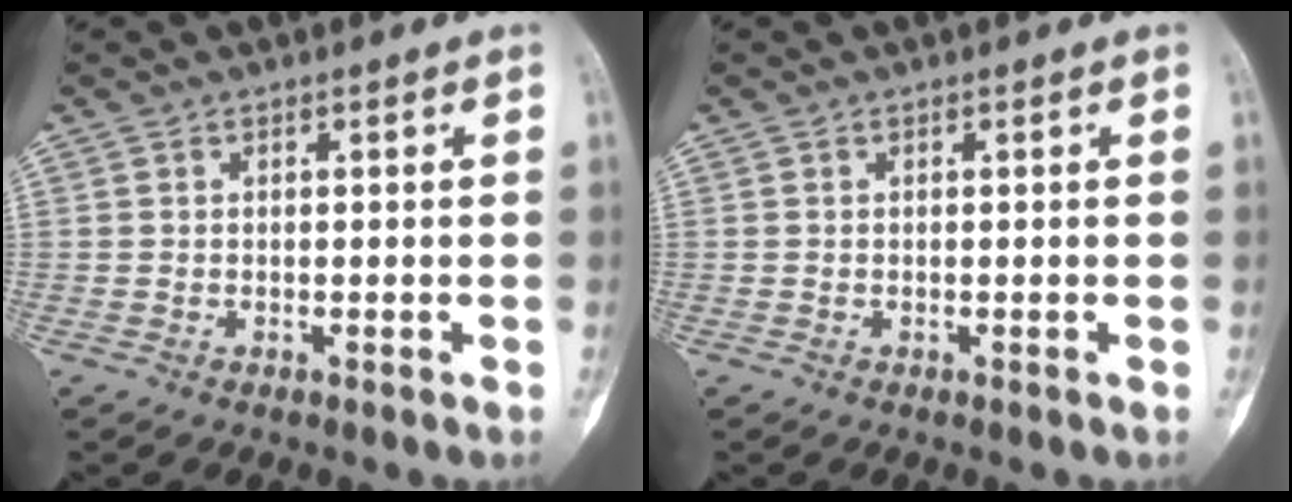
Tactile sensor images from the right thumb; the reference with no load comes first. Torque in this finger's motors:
{"motor_torque": [0.98, 0.98, 0.05, 0.14, 0.02]}